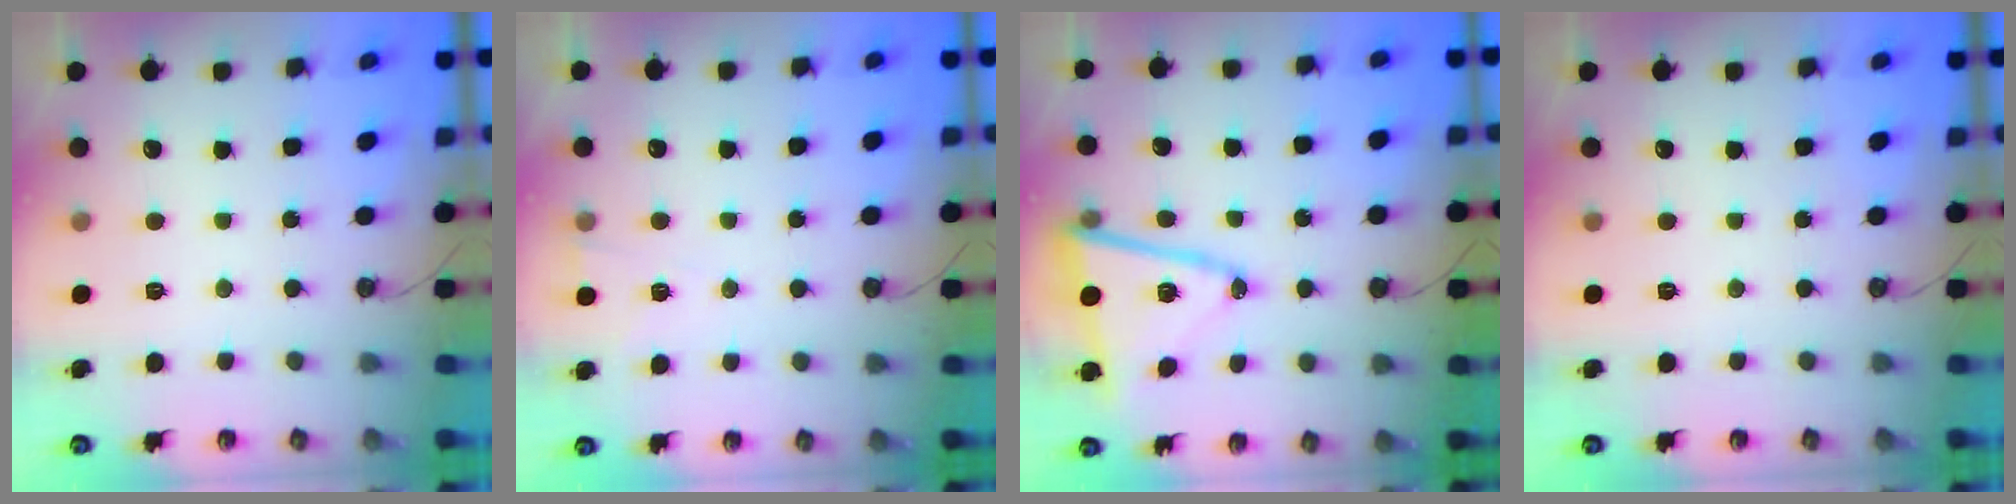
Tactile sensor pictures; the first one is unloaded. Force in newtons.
{"total": 2.6, "press": 2.1, "slide": 1.5}
{"total": 14.0, "press": 13.9, "slide": 1.3}
{"total": 0.0}